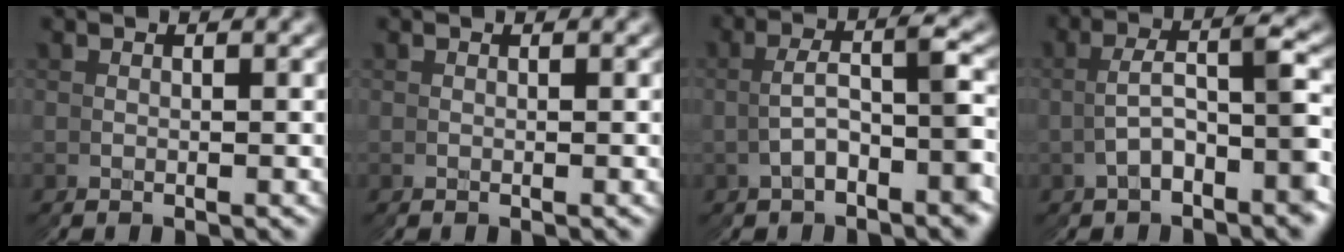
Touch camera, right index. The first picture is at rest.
{"total": 0.0}
{"total": 4.0, "force": [-1.3, 2.0, 3.3], "torque": [-0.061, 0.010, -0.021]}
{"total": 4.6, "force": [-1.4, 2.4, 3.6], "torque": [-0.064, 0.012, -0.025]}